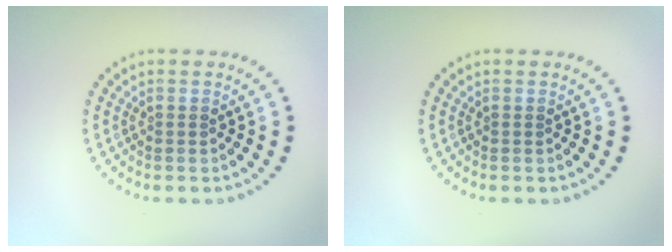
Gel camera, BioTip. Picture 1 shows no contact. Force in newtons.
{"total": 0.0}